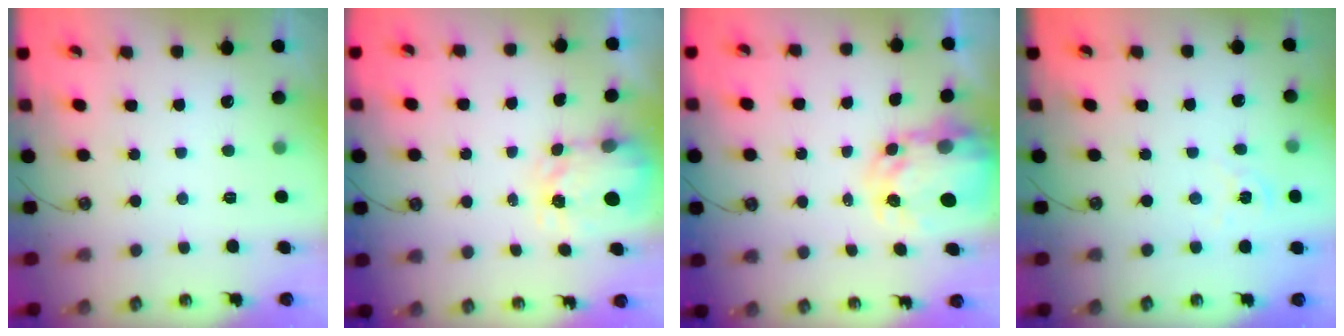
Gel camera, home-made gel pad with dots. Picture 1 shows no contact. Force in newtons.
{"total": 3.5, "press": 3.4, "slide": 0.4}
{"total": 6.1, "press": 6.1, "slide": 0.6}
{"total": 1.8, "press": 1.8, "slide": 0.3}